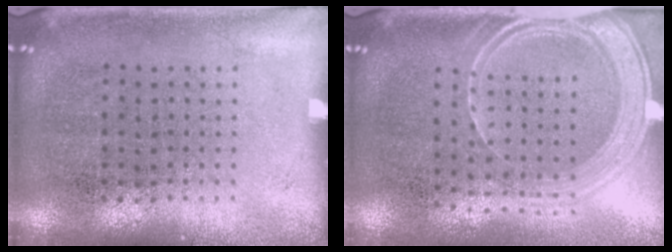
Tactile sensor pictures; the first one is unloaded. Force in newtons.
{"total": 1.9, "press": 1.7, "slide": 0.9}